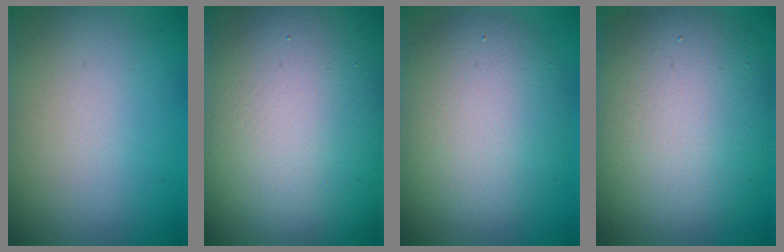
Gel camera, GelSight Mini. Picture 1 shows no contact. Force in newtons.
{"total": 27.6, "press": 27.6, "slide": 1.2}
{"total": 7.5, "press": 7.5, "slide": 0.4}
{"total": 11.6, "press": 11.6, "slide": 0.7}